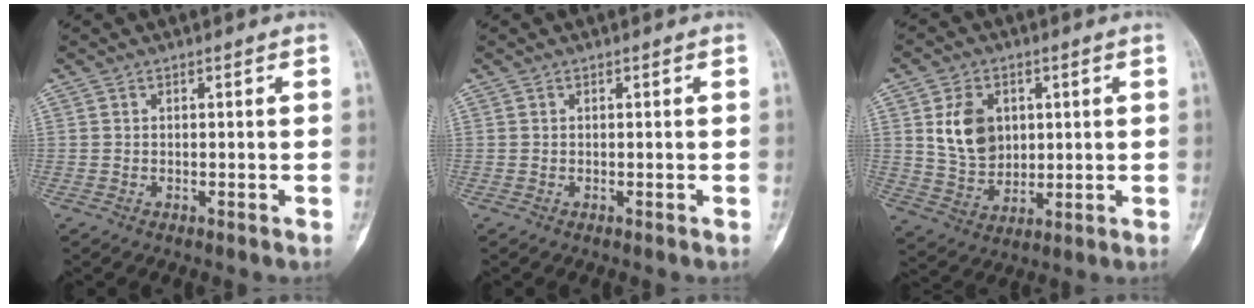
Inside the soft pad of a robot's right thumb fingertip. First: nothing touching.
{"total": 0.0}
{"total": 10.0, "force": [2.6, 7.5, 6.1], "torque": [-0.083, -0.016, 0.056]}